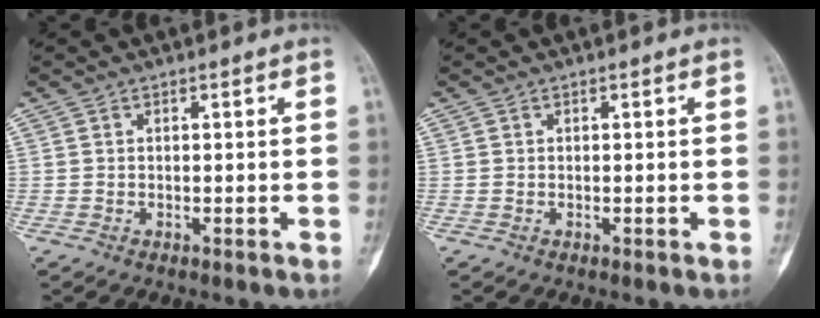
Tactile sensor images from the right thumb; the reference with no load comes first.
{"total": 0.0}